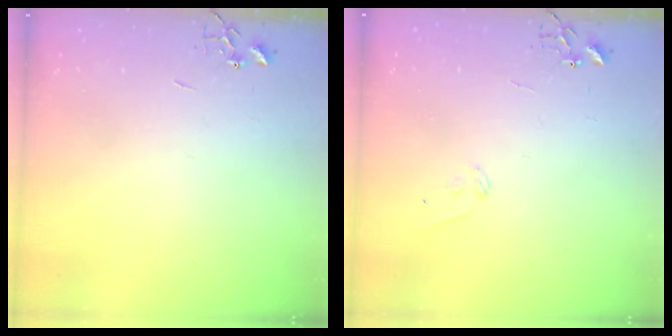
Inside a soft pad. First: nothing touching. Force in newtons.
{"total": 7.1, "press": 7.0, "slide": 0.7}